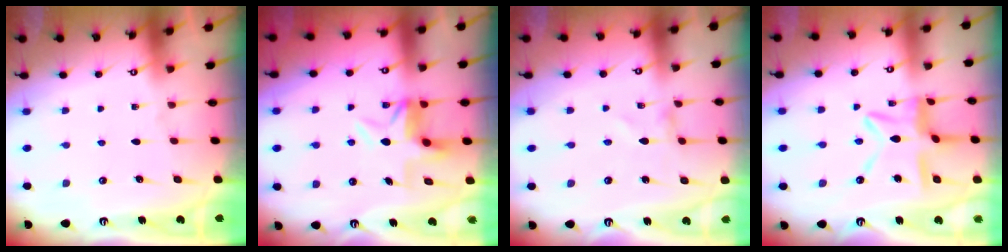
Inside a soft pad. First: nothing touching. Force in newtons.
{"total": 5.4, "press": 5.3, "slide": 0.5}
{"total": 0.8, "press": 0.8, "slide": 0.1}
{"total": 11.5, "press": 11.5, "slide": 0.9}